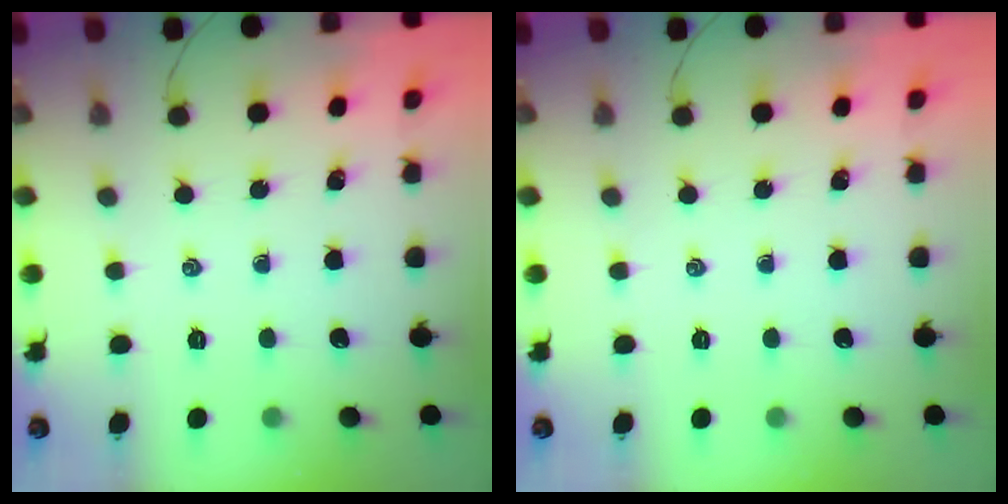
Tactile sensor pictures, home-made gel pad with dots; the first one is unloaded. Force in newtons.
{"total": 0.0}